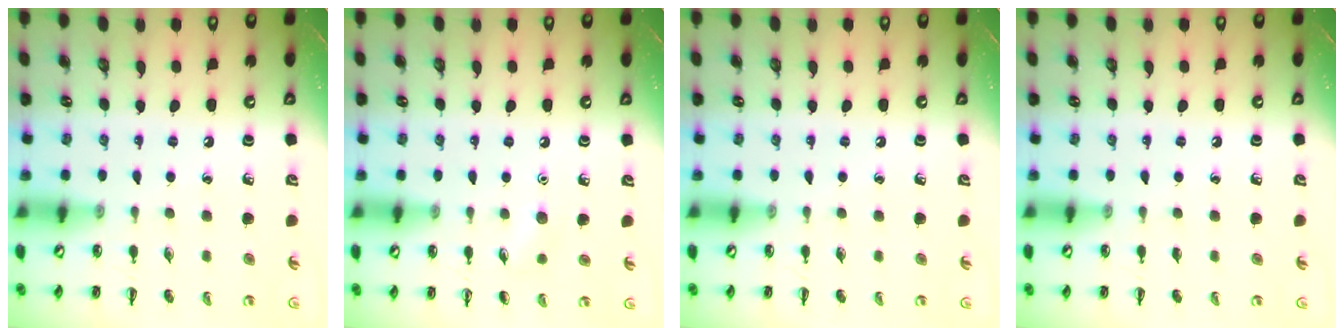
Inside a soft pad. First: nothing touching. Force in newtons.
{"total": 4.9, "press": 4.7, "slide": 1.5}
{"total": 0.0}
{"total": 0.0}